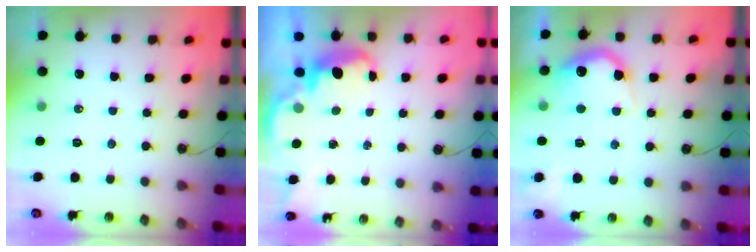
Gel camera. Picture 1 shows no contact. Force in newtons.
{"total": 2.7, "press": 2.6, "slide": 0.6}
{"total": 16.1, "press": 16.1, "slide": 1.0}